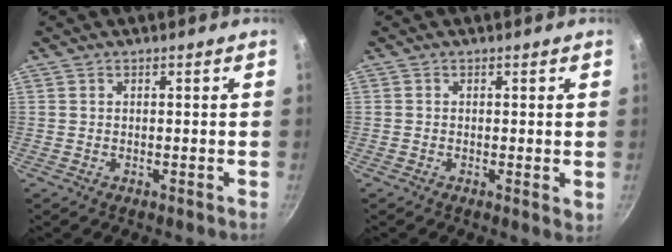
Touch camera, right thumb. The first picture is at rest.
{"total": 1.3, "force": [0.1, 0.5, 1.2], "torque": [-0.017, -0.005, -0.001]}